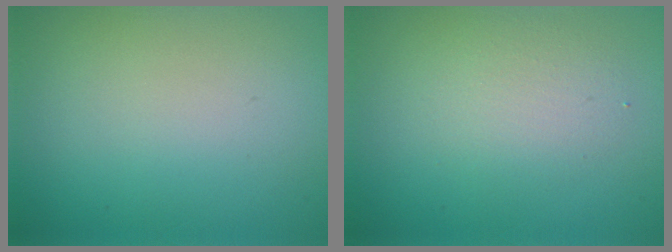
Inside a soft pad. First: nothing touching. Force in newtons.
{"total": 2.6, "press": 2.6, "slide": 0.2}